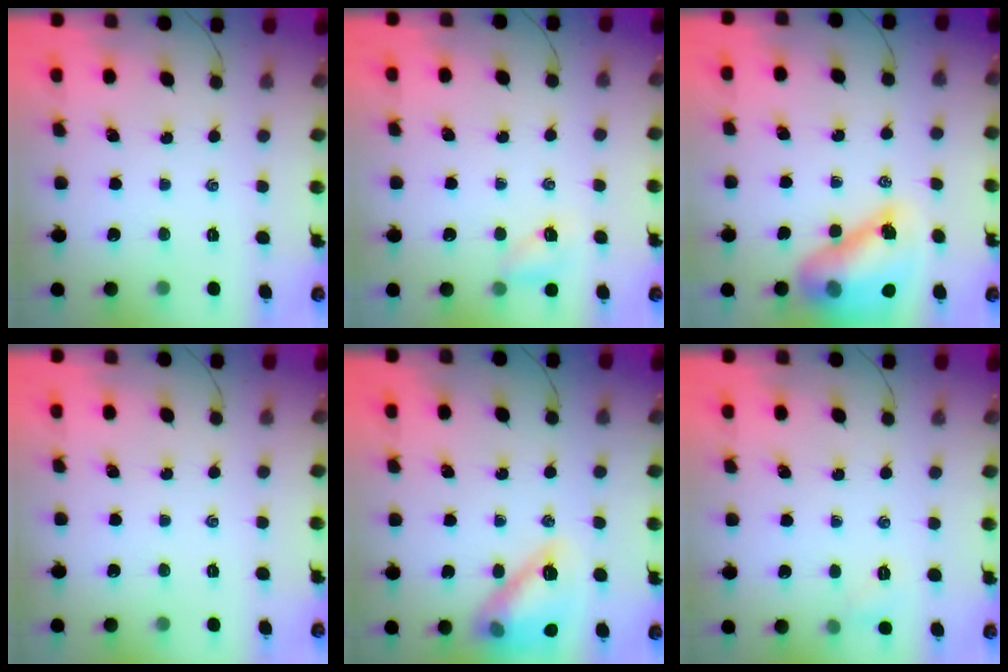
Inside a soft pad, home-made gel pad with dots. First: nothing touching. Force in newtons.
{"total": 4.5, "press": 4.3, "slide": 1.3}
{"total": 13.5, "press": 12.9, "slide": 3.7}
{"total": 0.0}
{"total": 15.3, "press": 15.2, "slide": 1.7}
{"total": 4.4, "press": 4.2, "slide": 1.4}